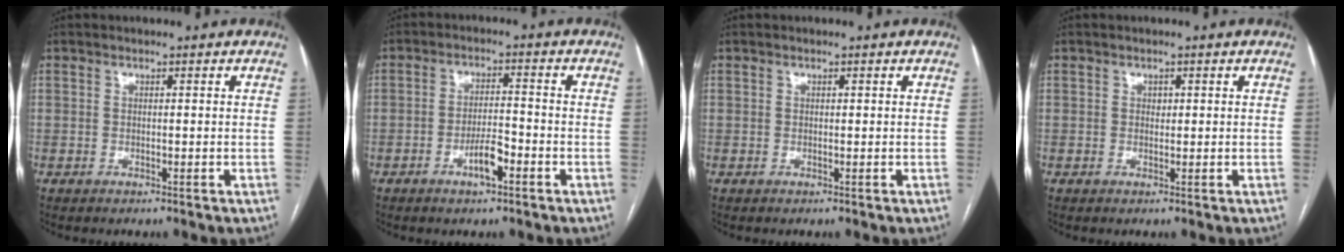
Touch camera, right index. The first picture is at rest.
{"total": 4.6, "force": [-2.4, 1.0, 3.8], "torque": [-0.071, 0.002, -0.043]}
{"total": 0.0}
{"total": 0.8, "force": [0.2, 0.6, 0.4], "torque": [-0.004, 0.002, 0.005]}